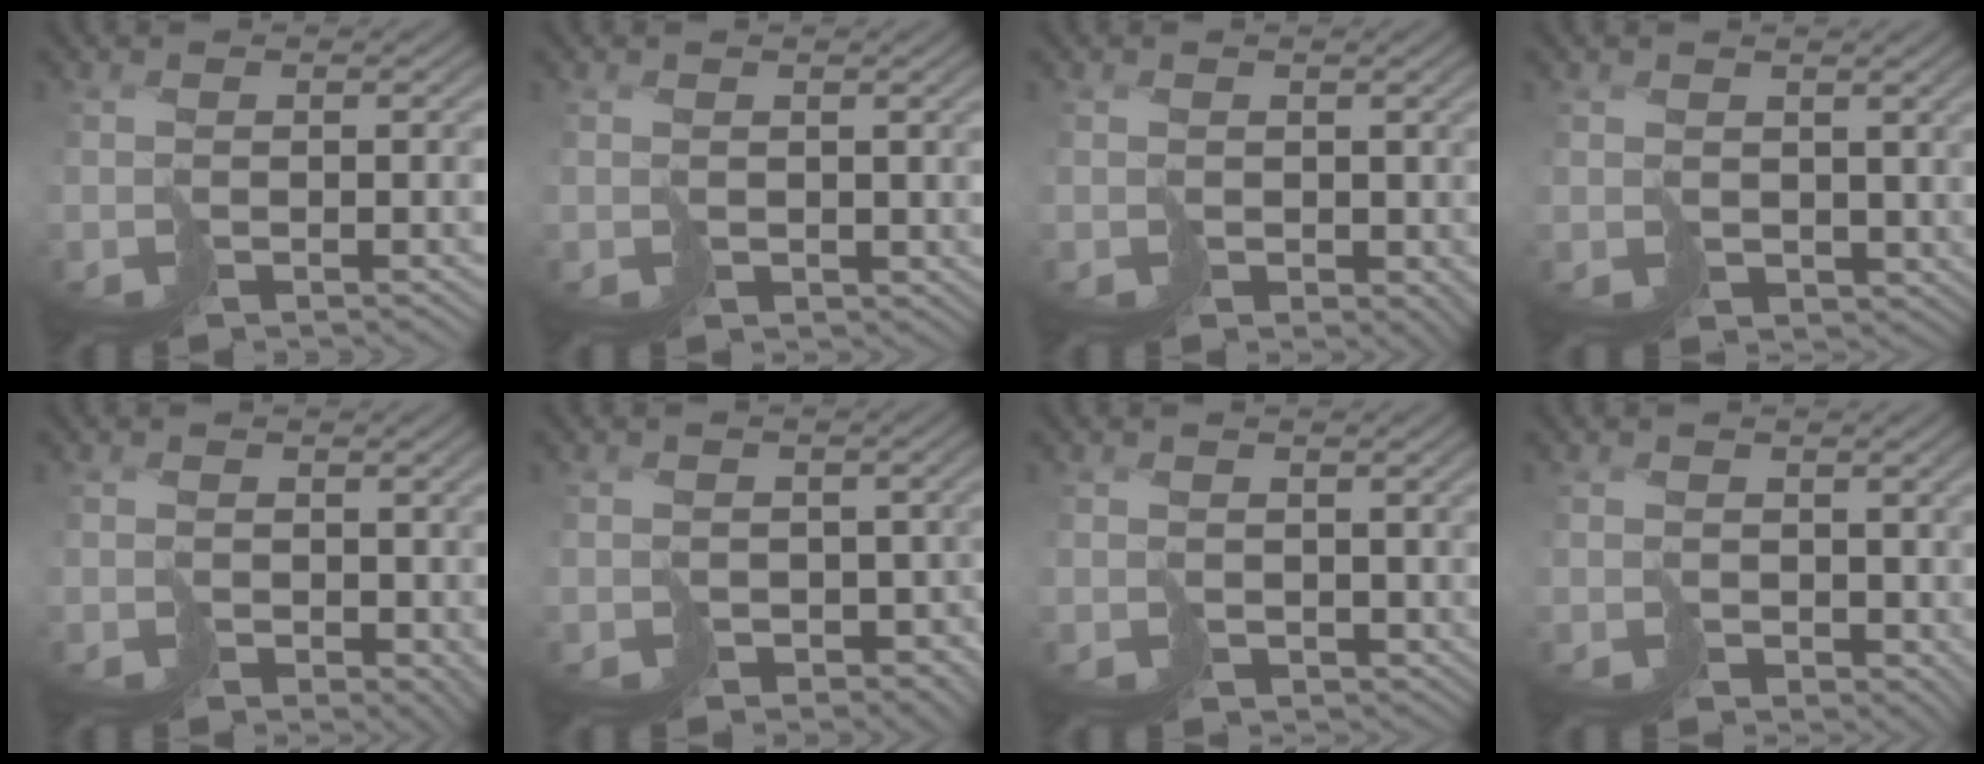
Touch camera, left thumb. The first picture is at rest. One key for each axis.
{"total": 1.3, "fx": 1.0, "fy": 0.9, "fz": 0.1, "tx": -0.009, "ty": -0.003, "tz": 0.022}
{"total": 2.0, "fx": 0.6, "fy": 1.7, "fz": 0.8, "tx": -0.018, "ty": -0.008, "tz": 0.017}
{"total": 3.3, "fx": 1.2, "fy": 2.7, "fz": 1.5, "tx": -0.046, "ty": -0.014, "tz": 0.023}
{"total": 2.6, "fx": 0.8, "fy": 2.2, "fz": 1.2, "tx": -0.025, "ty": -0.010, "tz": 0.021}
{"total": 4.7, "fx": -1.3, "fy": 4.2, "fz": 1.8, "tx": -0.019, "ty": -0.015, "tz": -0.011}
{"total": 2.1, "fx": 1.1, "fy": 1.7, "fz": 0.6, "tx": -0.023, "ty": -0.007, "tz": 0.026}
{"total": 2.7, "fx": 1.2, "fy": 2.2, "fz": 1.1, "tx": -0.029, "ty": -0.008, "tz": 0.029}